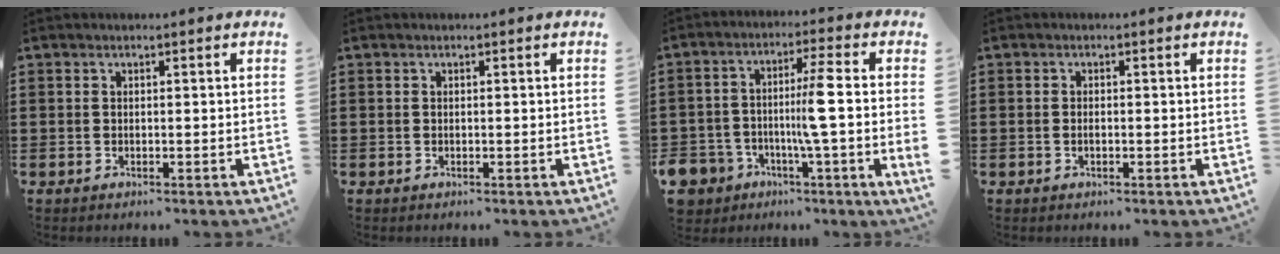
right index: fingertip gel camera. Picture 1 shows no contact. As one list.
[{"total": 0.0}, {"total": 6.2, "force": [-2.2, 1.0, 5.7], "torque": [-0.116, -0.003, -0.047]}, {"total": 0.9, "force": [-0.2, 0.4, 0.8], "torque": [-0.016, -0.001, -0.003]}]